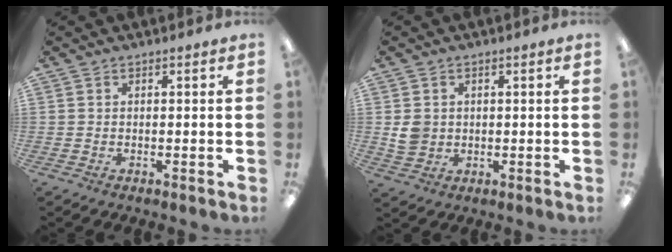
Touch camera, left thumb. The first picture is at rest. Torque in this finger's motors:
{"motor_torque": [0.55, 0.52, 0.65, -0.53, 0.00]}